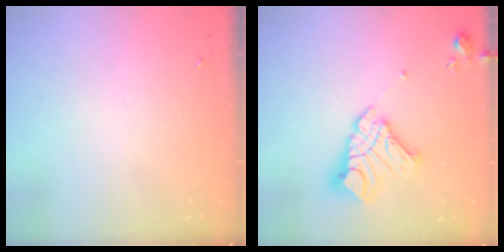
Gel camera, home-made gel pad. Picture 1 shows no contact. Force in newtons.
{"total": 15.8, "press": 15.7, "slide": 1.9}